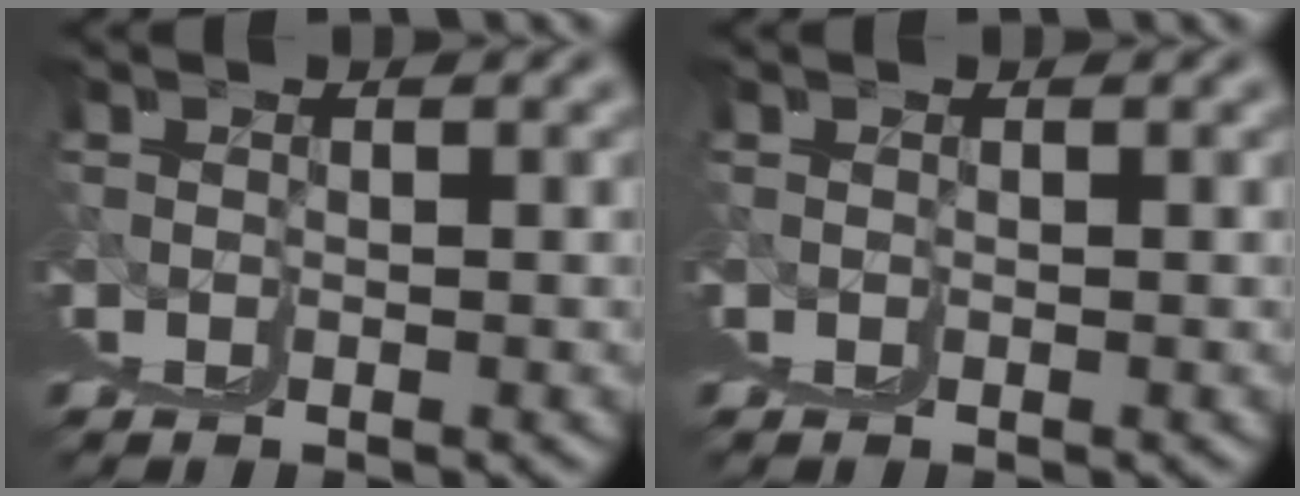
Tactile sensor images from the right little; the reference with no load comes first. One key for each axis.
{"total": 0.0}